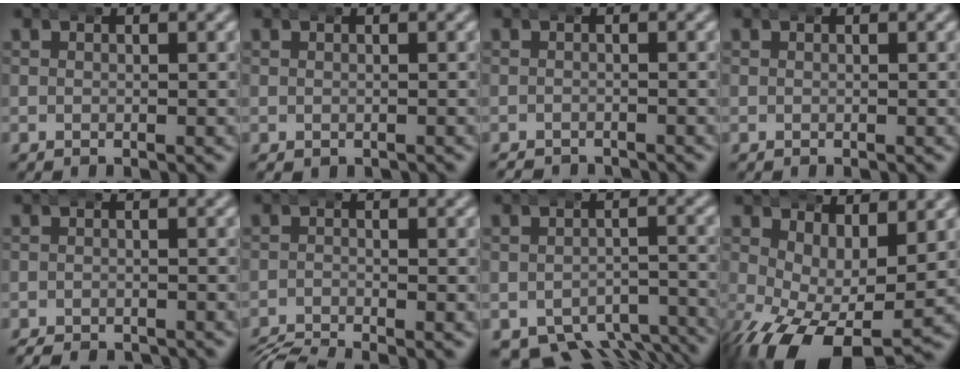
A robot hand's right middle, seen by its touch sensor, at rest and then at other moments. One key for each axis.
{"total": 0.6, "fx": -0.2, "fy": 0.5, "fz": 0.3, "tx": -0.010, "ty": -0.006, "tz": 0.002}
{"total": 1.7, "fx": -1.6, "fy": 0.1, "fz": -0.2, "tx": 0.001, "ty": -0.012, "tz": -0.022}
{"total": 0.0}
{"total": 1.8, "fx": -1.8, "fy": 0.3, "fz": 0.1, "tx": -0.004, "ty": -0.012, "tz": -0.025}
{"total": 3.5, "fx": -3.5, "fy": 0.3, "fz": 0.5, "tx": -0.004, "ty": -0.014, "tz": -0.055}
{"total": 7.1, "fx": -5.7, "fy": 3.3, "fz": 2.9, "tx": -0.032, "ty": -0.024, "tz": -0.082}
{"total": 6.9, "fx": -2.2, "fy": 3.6, "fz": 5.5, "tx": -0.113, "ty": -0.052, "tz": -0.008}